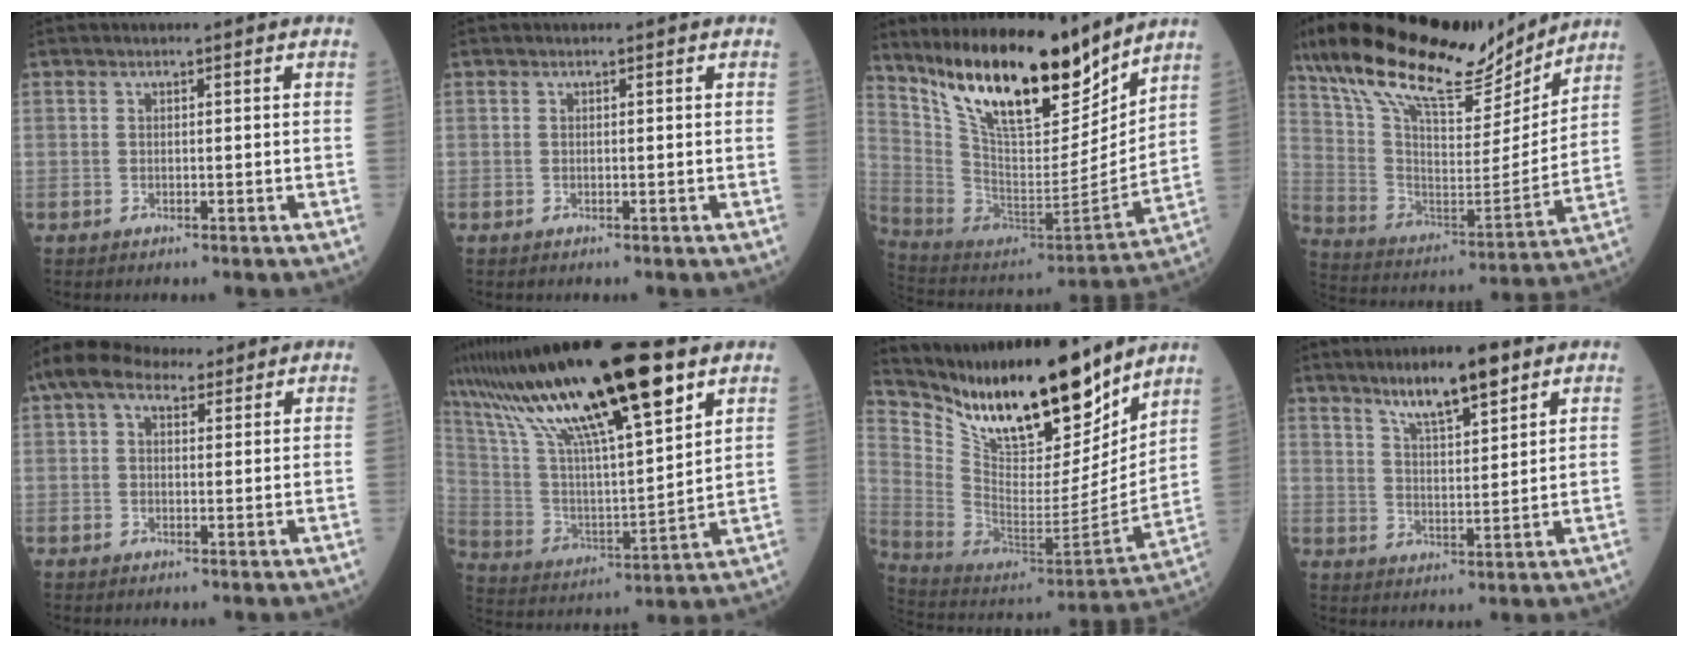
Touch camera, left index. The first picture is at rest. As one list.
[{"total": 0.0}, {"total": 20.6, "force": [15.9, 5.0, 12.1], "torque": [-0.203, -0.025, 0.288]}, {"total": 23.6, "force": [18.7, 6.7, 12.7], "torque": [-0.234, 0.011, 0.315]}, {"total": 6.9, "force": [4.7, 3.6, 3.6], "torque": [-0.077, 0.044, 0.085]}, {"total": 25.0, "force": [16.0, 3.6, 18.8], "torque": [-0.360, 0.031, 0.289]}, {"total": 23.5, "force": [18.9, 5.4, 12.9], "torque": [-0.229, -0.027, 0.329]}, {"total": 8.5, "force": [6.0, 1.5, 5.8], "torque": [-0.105, 0.005, 0.106]}]